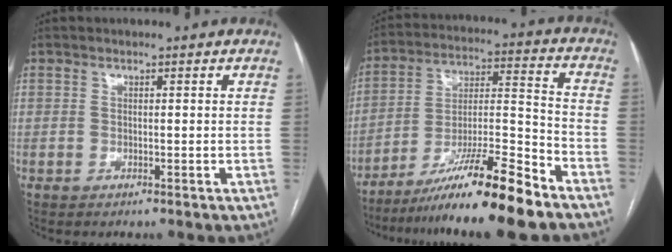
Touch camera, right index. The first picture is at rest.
{"total": 16.8, "force": [-12.7, -0.3, 11.1], "torque": [-0.196, -0.013, -0.219]}